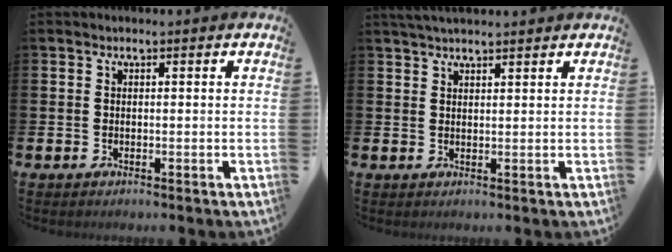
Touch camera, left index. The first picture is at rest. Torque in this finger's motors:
{"motor_torque": [0.95, -1.19, 0.61, 0.05]}